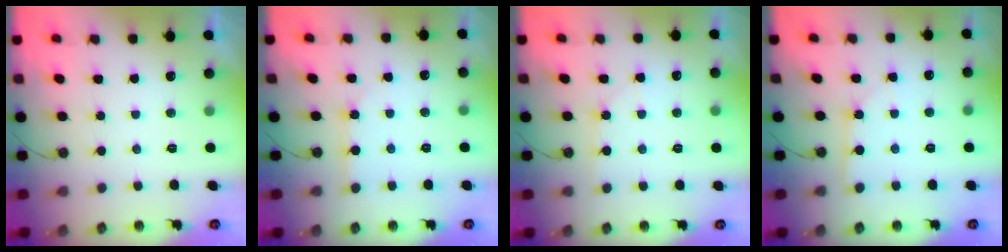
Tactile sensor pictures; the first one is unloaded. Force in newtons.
{"total": 2.5, "press": 2.5, "slide": 0.3}
{"total": 4.2, "press": 4.1, "slide": 0.7}
{"total": 2.4, "press": 2.4, "slide": 0.2}